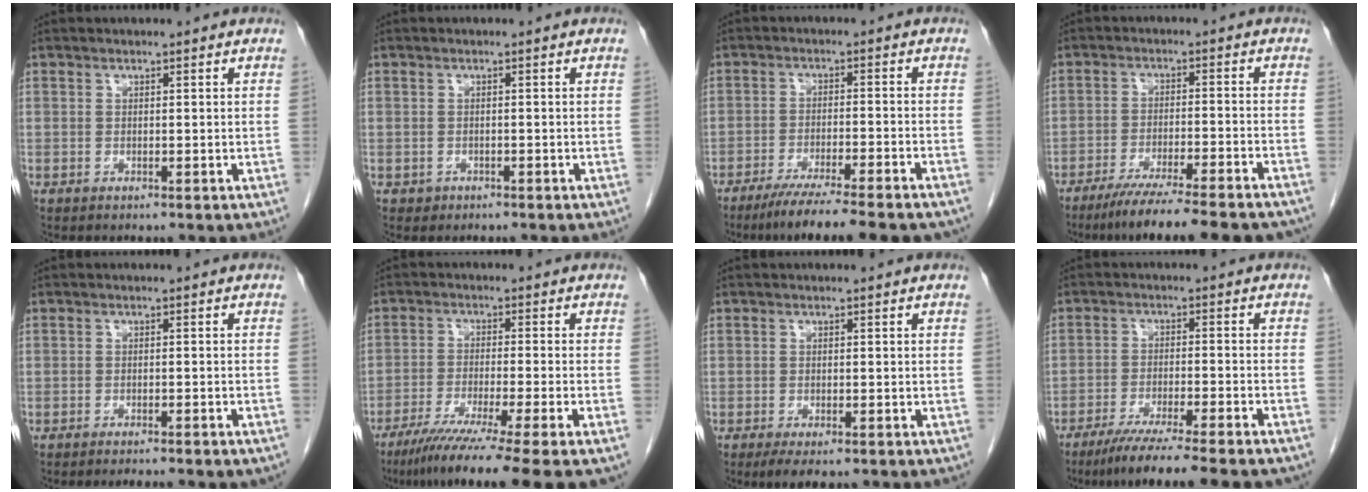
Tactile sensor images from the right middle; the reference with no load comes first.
{"total": 0.9, "force": [-0.5, 0.8, 0.0], "torque": [-0.004, 0.003, -0.006]}
{"total": 12.3, "force": [-10.2, 0.1, 6.8], "torque": [-0.090, -0.027, -0.155]}
{"total": 15.3, "force": [-13.1, 0.4, 7.9], "torque": [-0.103, -0.029, -0.194]}
{"total": 5.6, "force": [-4.9, 0.5, 2.7], "torque": [-0.029, -0.005, -0.060]}
{"total": 14.8, "force": [-11.0, -1.7, 9.7], "torque": [-0.138, -0.050, -0.171]}
{"total": 4.4, "force": [-3.2, 1.4, 2.6], "torque": [-0.037, -0.009, -0.046]}
{"total": 12.1, "force": [-10.0, -0.6, 6.7], "torque": [-0.087, -0.032, -0.152]}